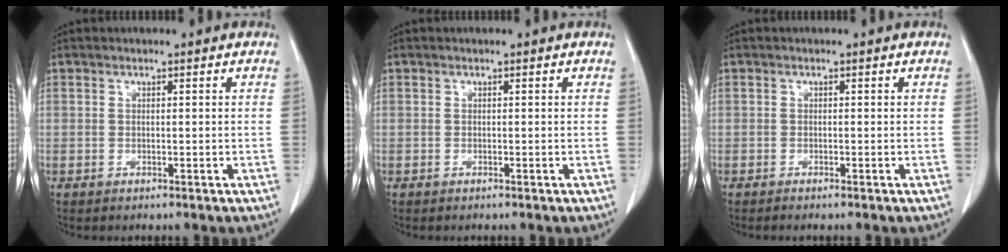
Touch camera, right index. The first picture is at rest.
{"total": 0.0}
{"total": 1.0, "force": [-0.8, 0.0, 0.5], "torque": [-0.011, -0.001, -0.012]}